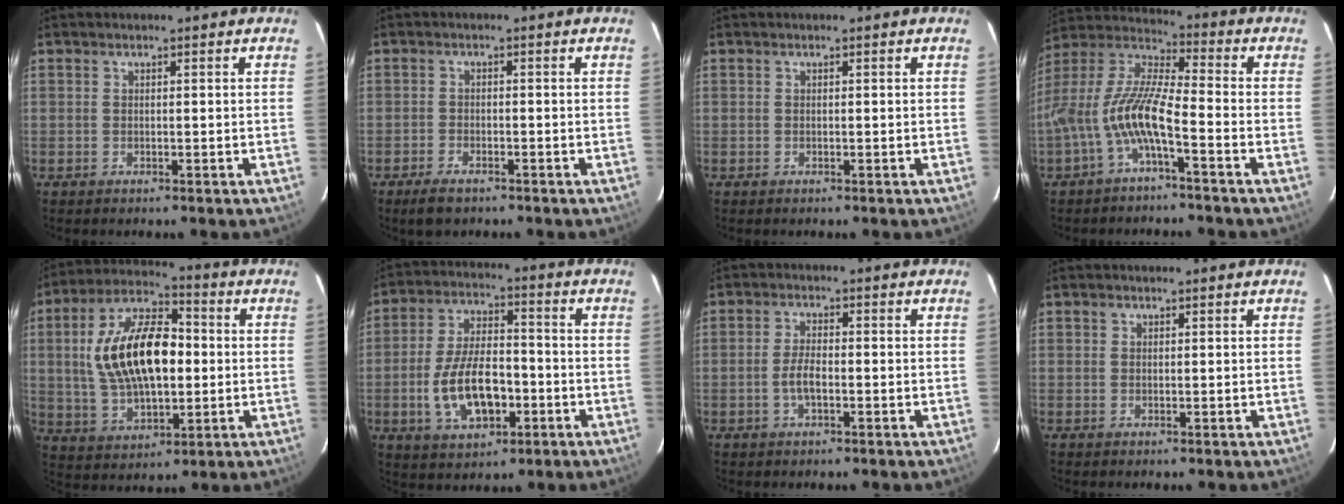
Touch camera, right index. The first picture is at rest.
{"total": 3.9, "force": [-2.9, 1.6, 2.0], "torque": [-0.055, -0.008, -0.053]}
{"total": 0.0}
{"total": 11.5, "force": [-4.5, 2.1, 10.4], "torque": [-0.219, 0.006, -0.089]}
{"total": 18.6, "force": [1.0, 9.5, 16.0], "torque": [-0.304, 0.020, 0.024]}
{"total": 13.3, "force": [-3.9, 6.8, 10.8], "torque": [-0.217, 0.007, -0.058]}
{"total": 3.6, "force": [-1.2, 1.3, 3.1], "torque": [-0.068, 0.002, -0.022]}
{"total": 0.6, "force": [0.3, 0.6, 0.1], "torque": [-0.001, 0.004, 0.003]}